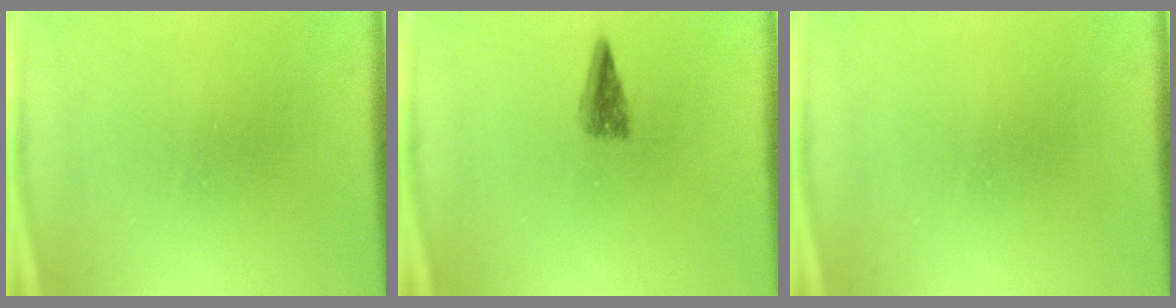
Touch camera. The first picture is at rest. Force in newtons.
{"total": 2.7}
{"total": 0.0}